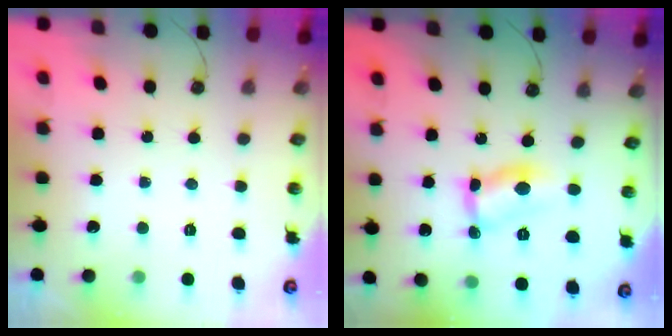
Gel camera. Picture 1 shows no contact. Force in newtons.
{"total": 6.2, "press": 6.2, "slide": 0.3}